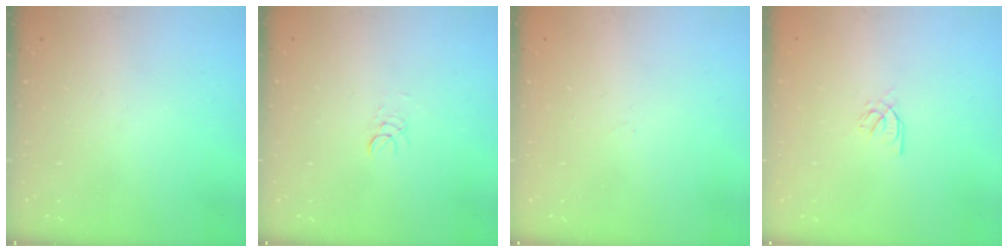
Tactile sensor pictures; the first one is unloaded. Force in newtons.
{"total": 2.9, "press": 2.8, "slide": 0.3}
{"total": 0.9, "press": 0.9, "slide": 0.2}
{"total": 3.5, "press": 3.5, "slide": 0.2}